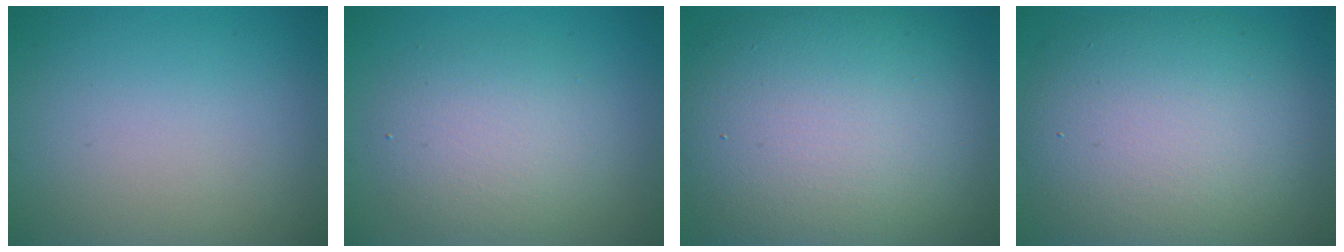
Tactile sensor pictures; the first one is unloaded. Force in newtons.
{"total": 4.4, "press": 4.4, "slide": 0.4}
{"total": 13.9, "press": 13.9, "slide": 0.3}
{"total": 10.7, "press": 10.6, "slide": 1.3}